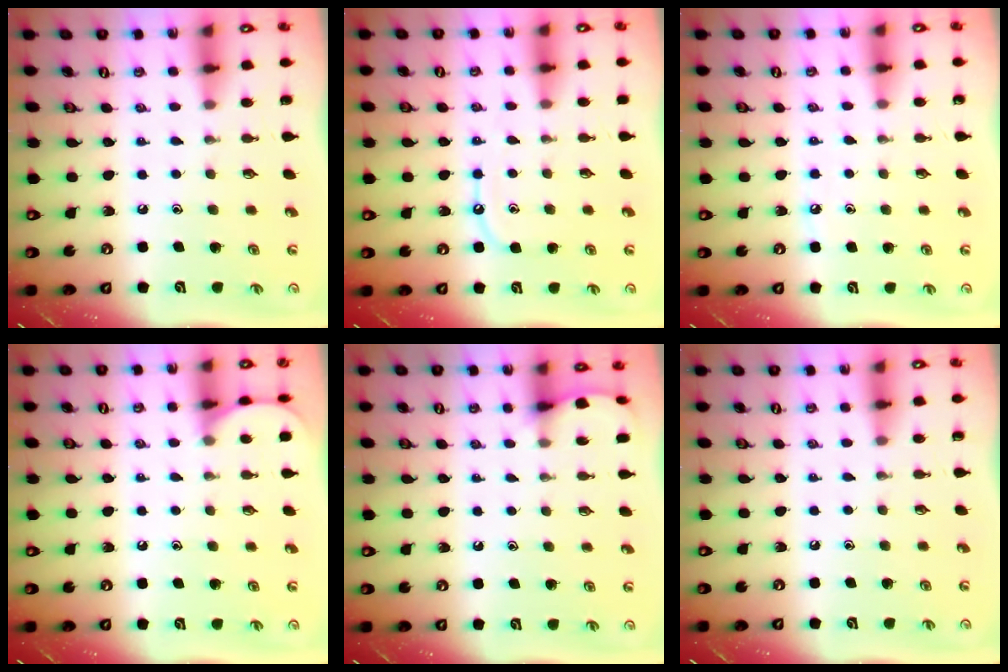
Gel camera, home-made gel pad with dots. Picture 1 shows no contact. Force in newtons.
{"total": 8.2, "press": 8.1, "slide": 0.9}
{"total": 6.2, "press": 6.2, "slide": 0.7}
{"total": 4.7, "press": 4.6, "slide": 0.6}
{"total": 3.6, "press": 3.6, "slide": 0.4}
{"total": 0.0}